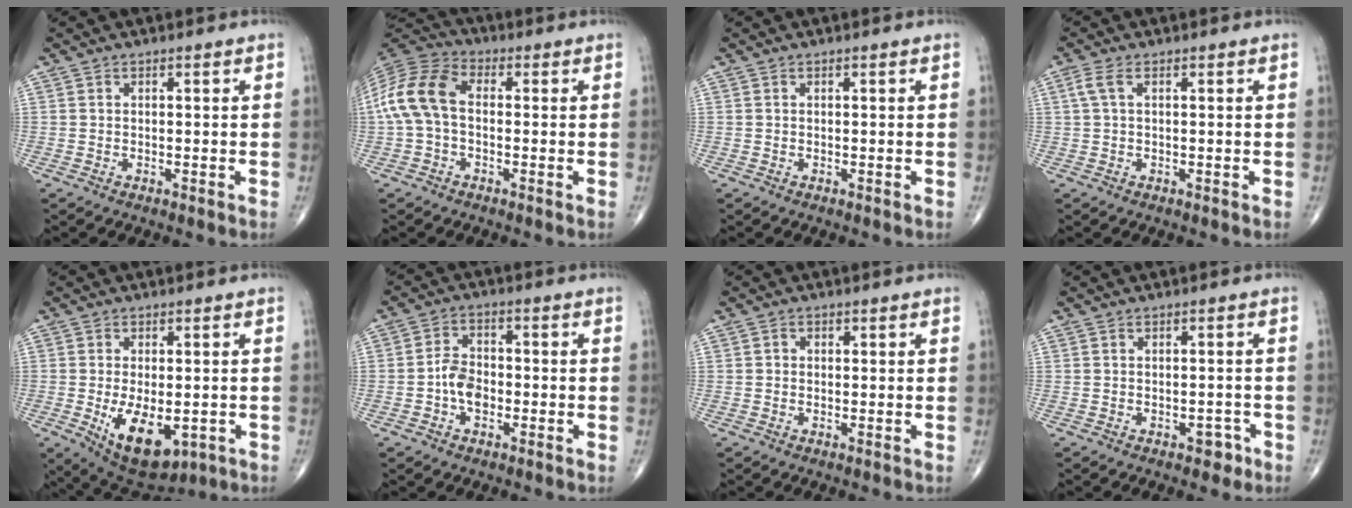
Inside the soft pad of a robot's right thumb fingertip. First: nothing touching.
{"total": 11.2, "force": [-0.2, 7.1, 8.6], "torque": [-0.180, 0.031, -0.016]}
{"total": 0.0}
{"total": 2.5, "force": [0.7, 1.0, 2.1], "torque": [-0.062, 0.013, 0.017]}
{"total": 11.7, "force": [-3.1, 6.2, 9.5], "torque": [-0.139, -0.011, -0.031]}
{"total": 5.4, "force": [-1.6, 3.7, 3.6], "torque": [-0.051, 0.018, -0.037]}
{"total": 0.9, "force": [0.1, 0.8, 0.3], "torque": [0.001, 0.002, -0.002]}
{"total": 2.3, "force": [-1.4, 1.3, 1.3], "torque": [-0.006, 0.009, -0.016]}